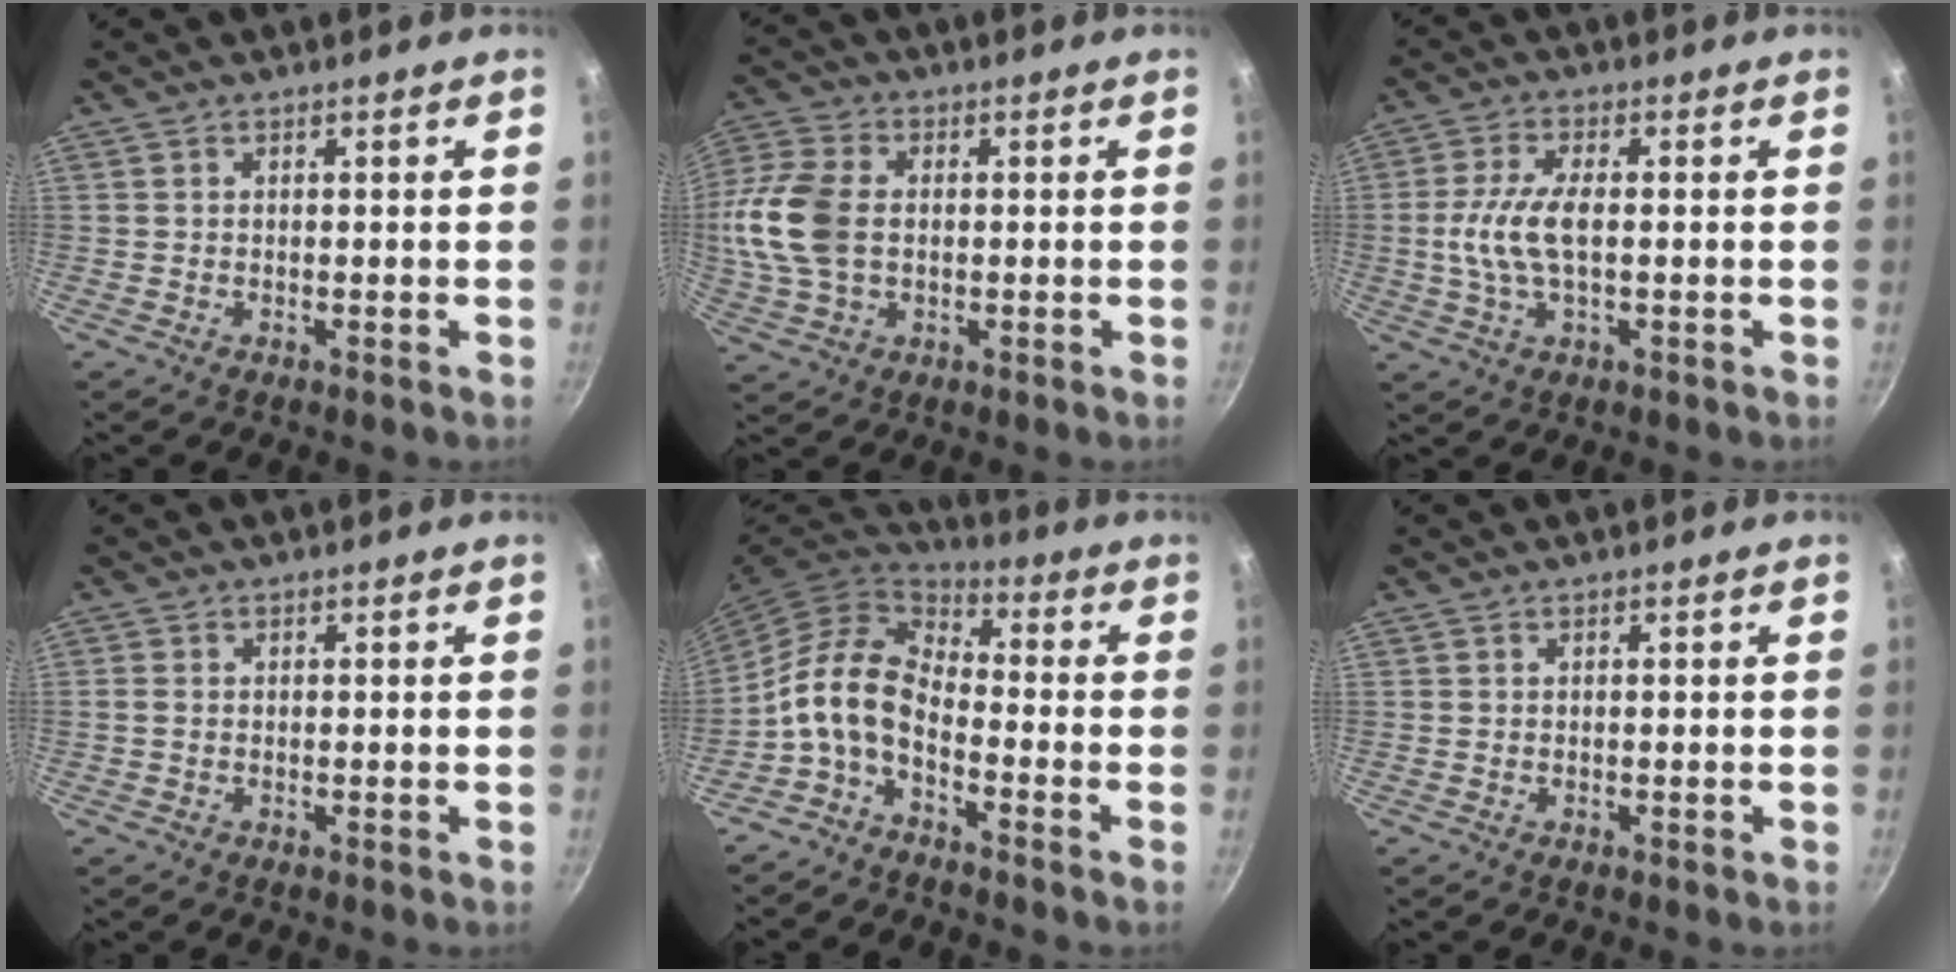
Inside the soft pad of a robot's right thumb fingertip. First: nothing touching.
{"total": 14.6, "force": [0.1, 9.9, 10.8], "torque": [-0.226, 0.018, -0.004]}
{"total": 8.6, "force": [-0.2, 3.8, 7.8], "torque": [-0.164, 0.012, -0.008]}
{"total": 1.1, "force": [-0.1, 0.9, 0.6], "torque": [-0.014, 0.003, -0.004]}
{"total": 11.1, "force": [-3.5, 6.4, 8.3], "torque": [-0.157, 0.045, -0.085]}
{"total": 0.0}